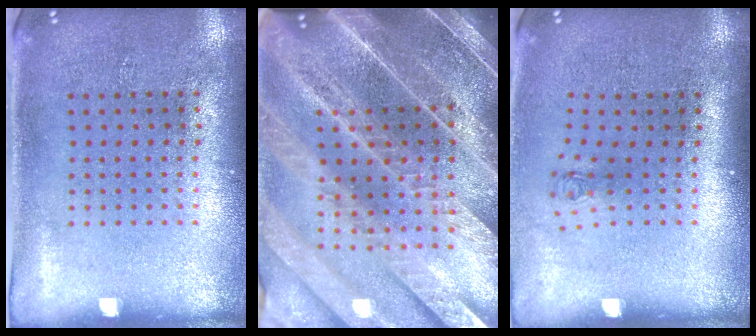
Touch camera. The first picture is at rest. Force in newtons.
{"total": 4.9, "press": 4.2, "slide": 2.4}
{"total": 0.7, "press": 0.3, "slide": 0.7}